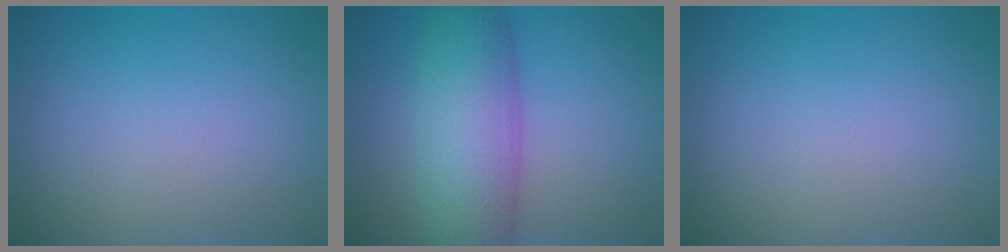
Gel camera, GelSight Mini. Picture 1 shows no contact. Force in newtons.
{"total": 8.2, "press": 8.2, "slide": 0.1}
{"total": 0.0}